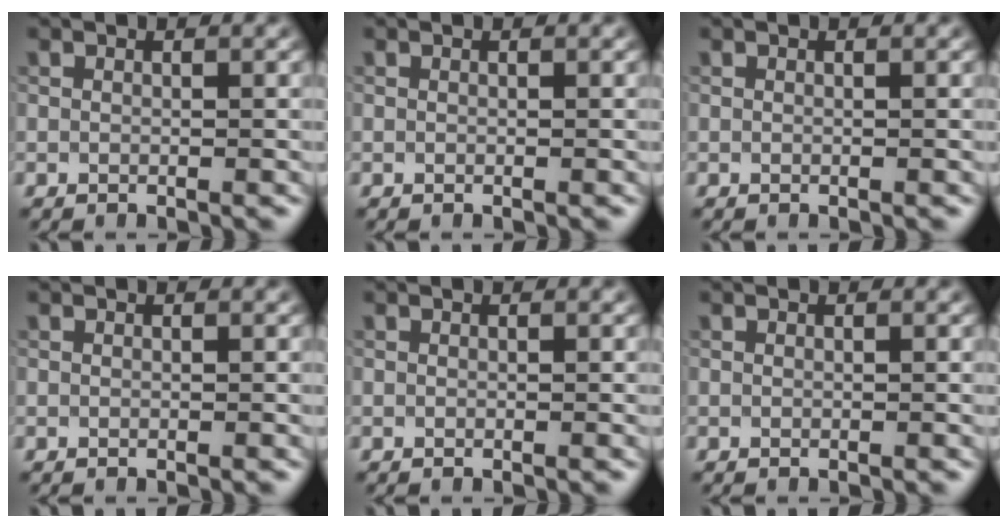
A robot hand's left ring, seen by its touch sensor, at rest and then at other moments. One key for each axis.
{"total": 0.0}
{"total": 0.0}
{"total": 0.0}
{"total": 0.0}
{"total": 0.0}